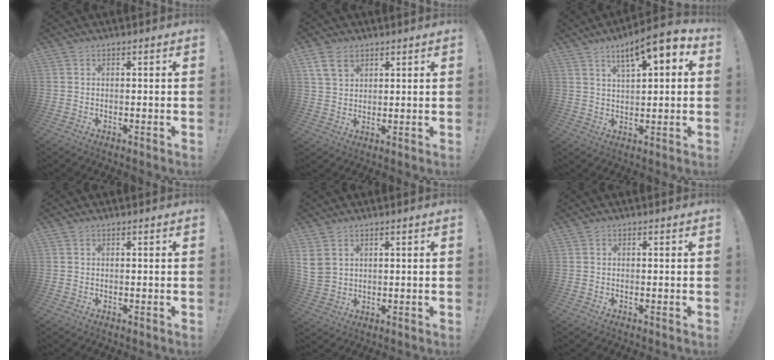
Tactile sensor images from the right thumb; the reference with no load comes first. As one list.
[{"total": 7.2, "force": [4.1, 4.8, 3.5], "torque": [-0.059, -0.006, 0.081]}, {"total": 9.2, "force": [4.6, 2.4, 7.6], "torque": [-0.119, -0.026, 0.077]}, {"total": 0.0}, {"total": 5.6, "force": [2.4, 3.9, 3.1], "torque": [-0.076, -0.005, 0.053]}, {"total": 0.0}]